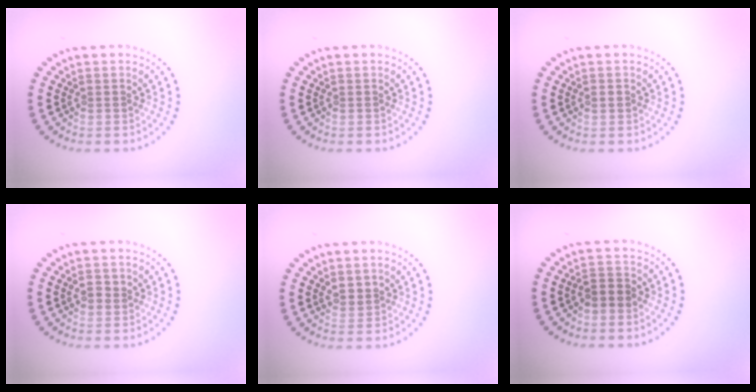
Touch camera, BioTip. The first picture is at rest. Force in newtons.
{"total": 0.0}
{"total": 0.7, "press": 0.7, "slide": 0.1}
{"total": 1.3, "press": 1.3, "slide": 0.4}
{"total": 1.5, "press": 1.3, "slide": 0.8}
{"total": 1.8, "press": 1.5, "slide": 0.9}